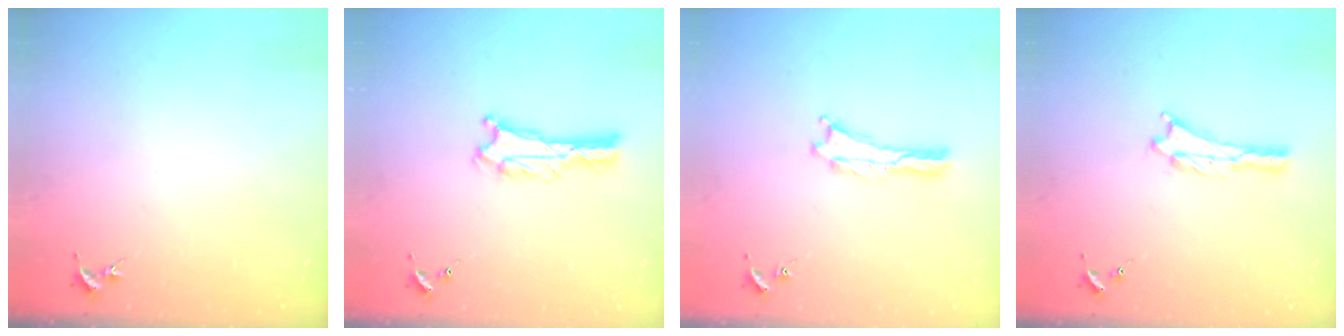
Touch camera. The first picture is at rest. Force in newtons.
{"total": 0.7, "press": 0.7, "slide": 0.1}
{"total": 0.0}
{"total": 0.9, "press": 0.9, "slide": 0.2}